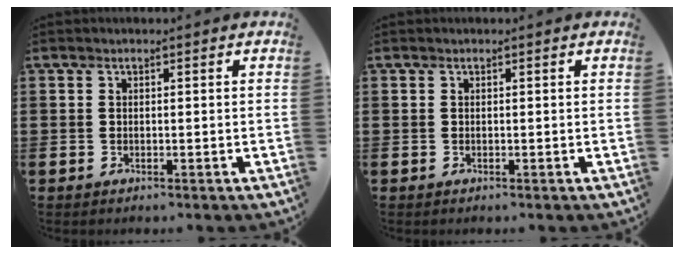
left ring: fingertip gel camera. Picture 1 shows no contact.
{"total": 0.0}